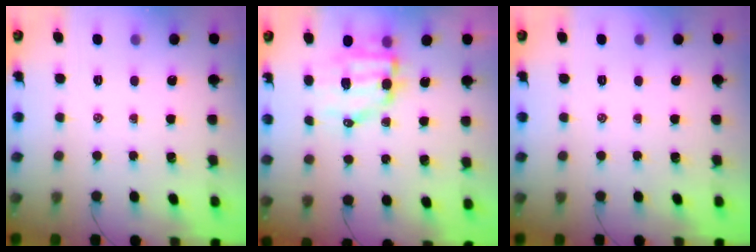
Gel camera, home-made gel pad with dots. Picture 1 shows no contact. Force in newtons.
{"total": 9.0, "press": 8.7, "slide": 2.0}
{"total": 0.0}